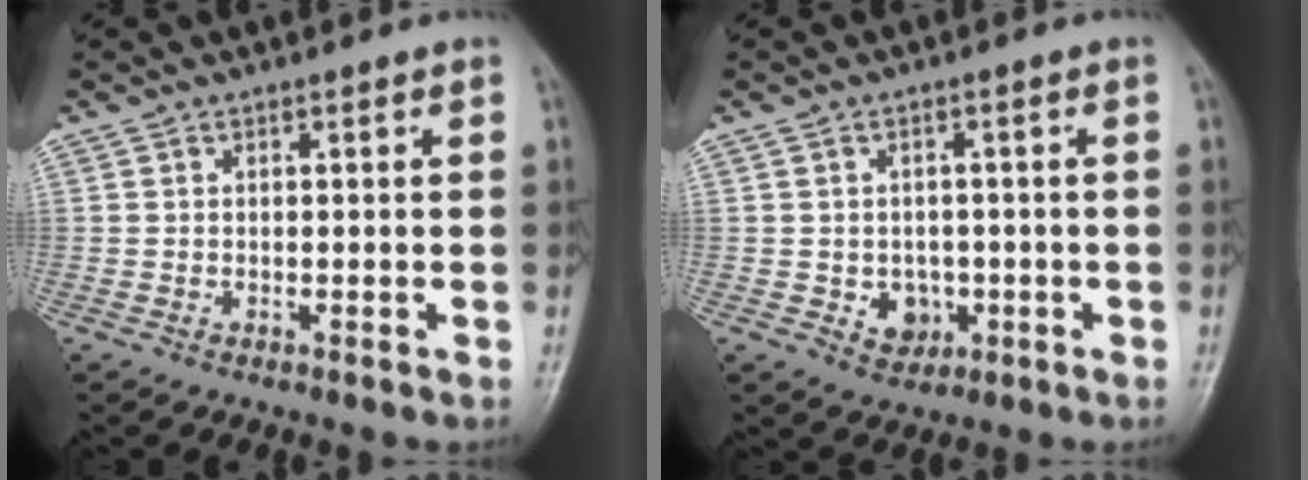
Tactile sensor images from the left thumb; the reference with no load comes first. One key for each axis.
{"total": 4.5, "fx": -1.0, "fy": 3.8, "fz": 2.3, "tx": -0.011, "ty": 0.005, "tz": -0.005}